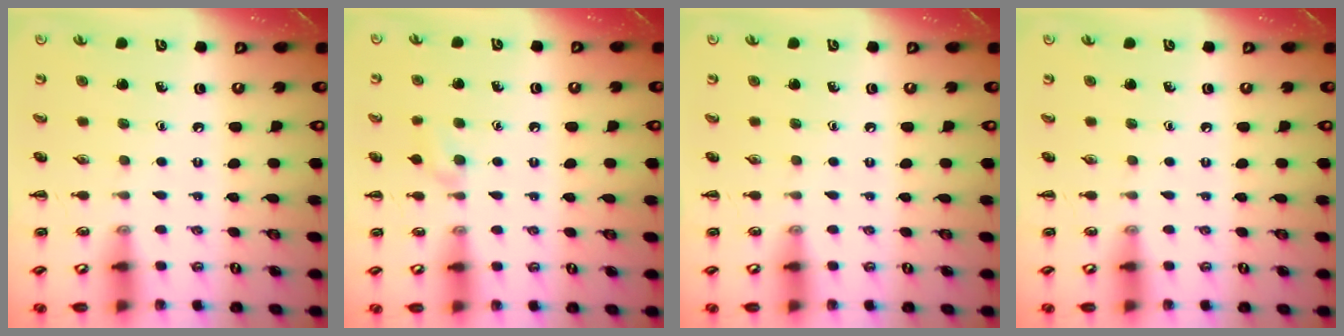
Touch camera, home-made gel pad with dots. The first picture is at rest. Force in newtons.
{"total": 5.5, "press": 5.2, "slide": 1.7}
{"total": 0.0}
{"total": 0.0}